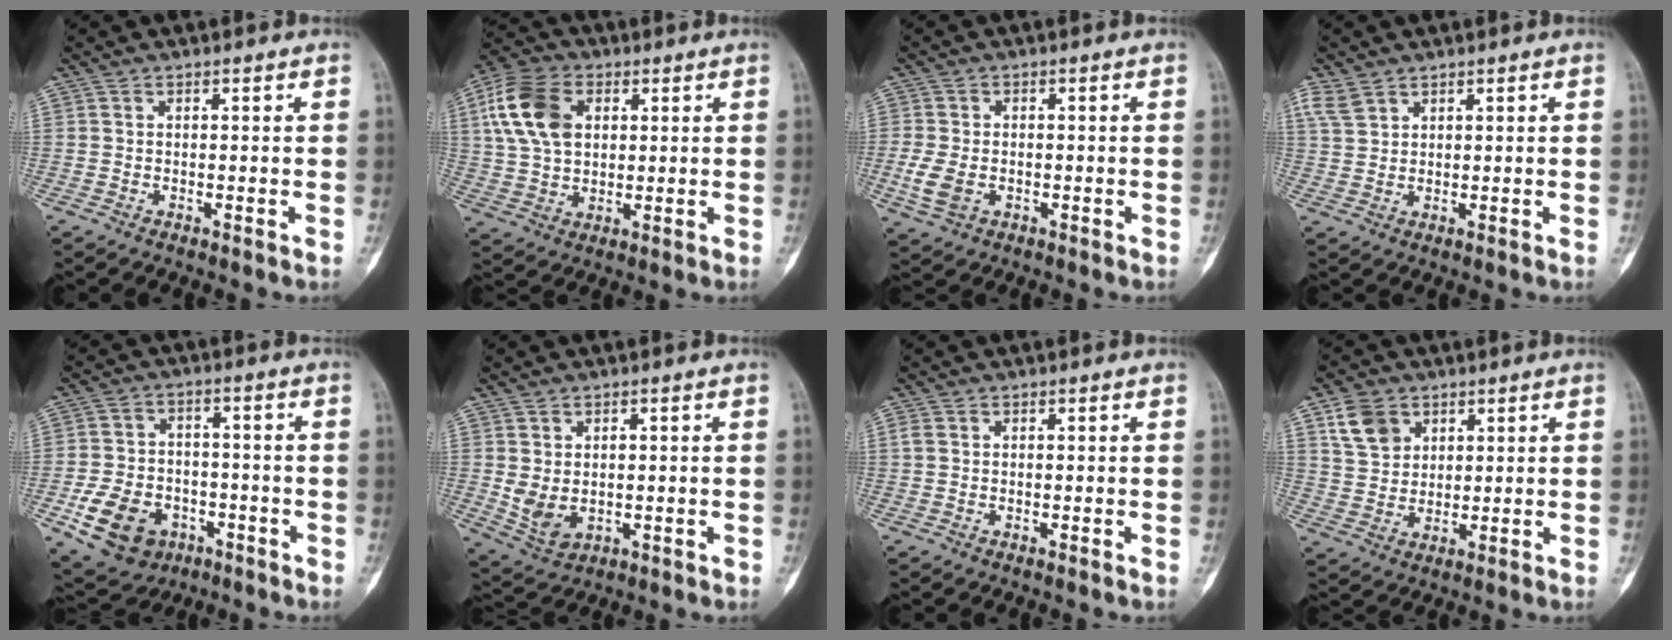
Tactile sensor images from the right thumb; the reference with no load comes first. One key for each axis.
{"total": 13.7, "fx": 3.8, "fy": 9.4, "fz": 9.3, "tx": -0.172, "ty": 0.007, "tz": 0.070}
{"total": 5.5, "fx": -1.3, "fy": 3.8, "fz": 3.7, "tx": -0.082, "ty": -0.001, "tz": -0.022}
{"total": 3.6, "fx": 2.6, "fy": 2.2, "fz": 1.3, "tx": -0.024, "ty": -0.004, "tz": 0.061}
{"total": 13.4, "fx": -5.5, "fy": 9.9, "fz": 7.1, "tx": -0.113, "ty": 0.027, "tz": -0.081}
{"total": 6.1, "fx": 0.1, "fy": 4.4, "fz": 4.3, "tx": -0.065, "ty": -0.006, "tz": 0.020}
{"total": 1.0, "fx": 0.2, "fy": 0.7, "fz": 0.6, "tx": -0.015, "ty": 0.005, "tz": 0.005}
{"total": 7.6, "fx": 3.8, "fy": 5.7, "fz": 3.3, "tx": -0.043, "ty": -0.012, "tz": 0.077}